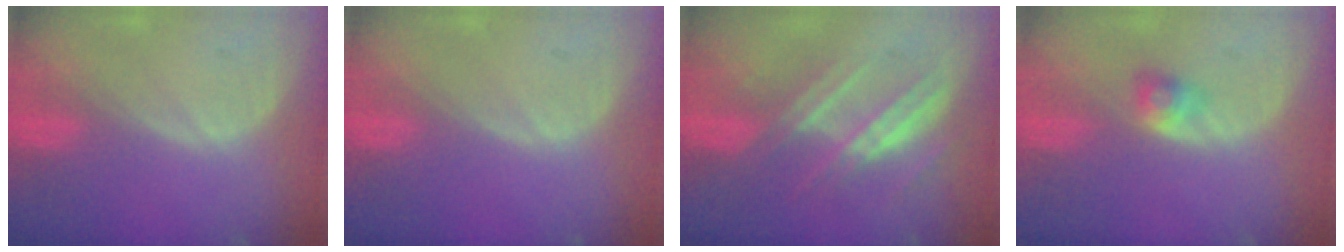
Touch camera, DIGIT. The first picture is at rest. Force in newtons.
{"total": 0.0}
{"total": 7.4, "press": 6.7, "slide": 3.1}
{"total": 2.7, "press": 2.4, "slide": 1.1}